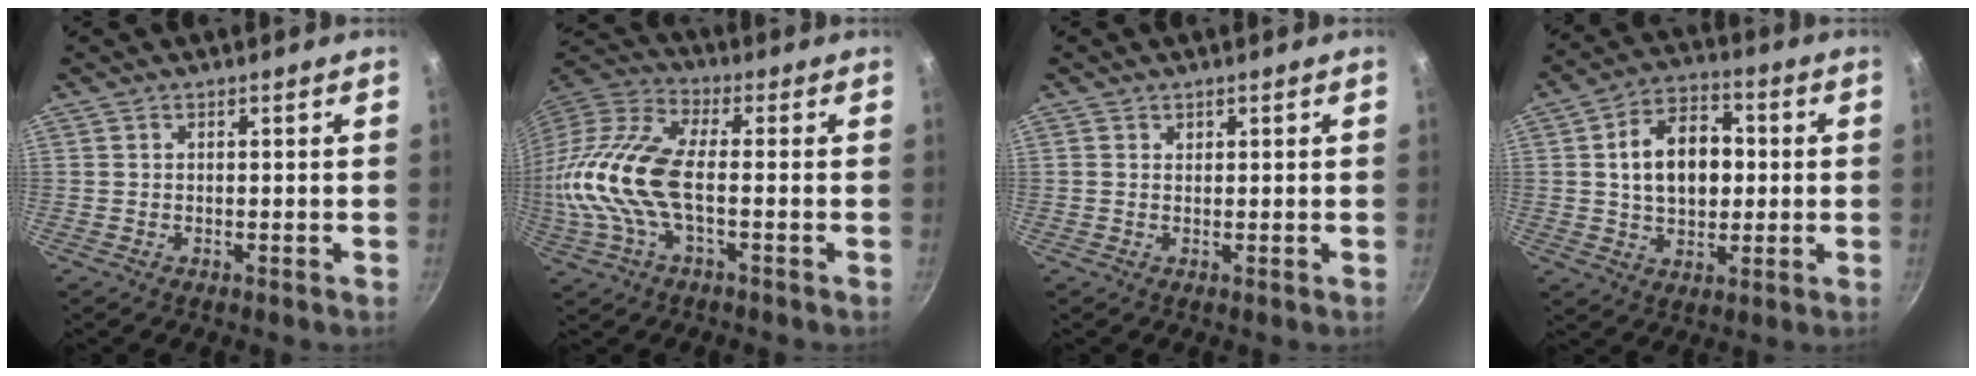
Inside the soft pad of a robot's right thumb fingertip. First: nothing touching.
{"total": 17.8, "force": [-1.9, 8.0, 15.7], "torque": [-0.332, 0.025, -0.051]}
{"total": 0.6, "force": [0.4, 0.5, 0.1], "torque": [0.001, -0.001, 0.004]}
{"total": 13.7, "force": [1.4, 9.3, 10.0], "torque": [-0.131, 0.015, 0.016]}